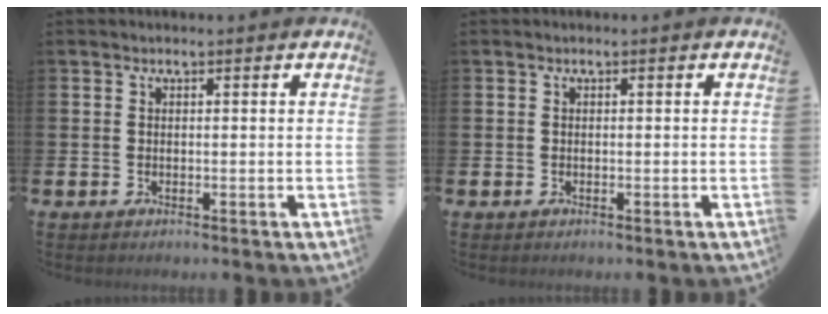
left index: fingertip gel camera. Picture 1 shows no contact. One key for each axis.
{"total": 0.0}